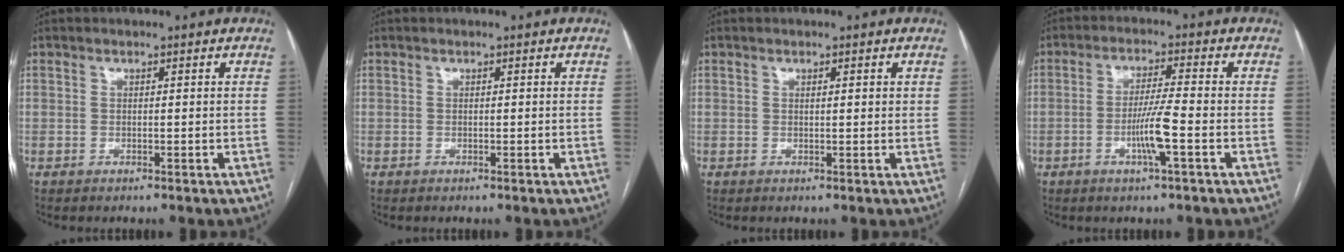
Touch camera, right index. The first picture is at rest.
{"total": 0.0}
{"total": 1.0, "force": [0.5, 0.2, 0.9], "torque": [-0.015, 0.001, 0.006]}
{"total": 6.0, "force": [-2.0, -0.4, 5.6], "torque": [-0.109, -0.006, -0.039]}